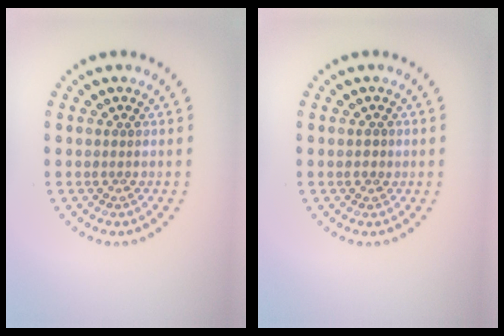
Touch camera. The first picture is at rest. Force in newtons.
{"total": 0.8, "press": 0.8, "slide": 0.1}